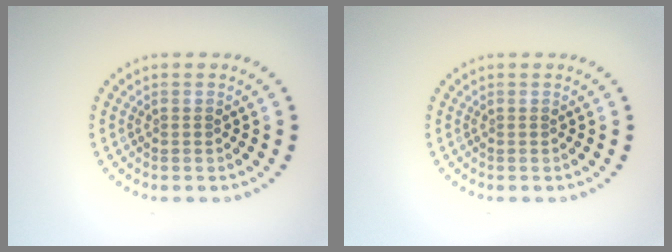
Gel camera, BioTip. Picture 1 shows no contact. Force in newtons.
{"total": 0.0}